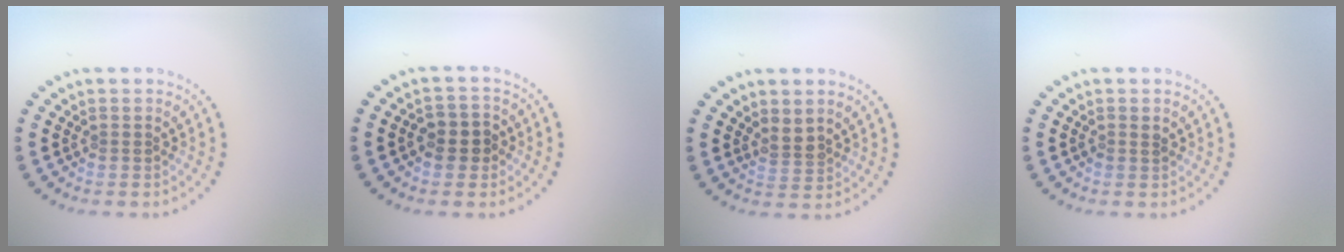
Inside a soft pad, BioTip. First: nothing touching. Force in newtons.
{"total": 2.4, "press": 2.3, "slide": 0.7}
{"total": 1.8, "press": 1.4, "slide": 1.1}
{"total": 0.7, "press": 0.7, "slide": 0.2}